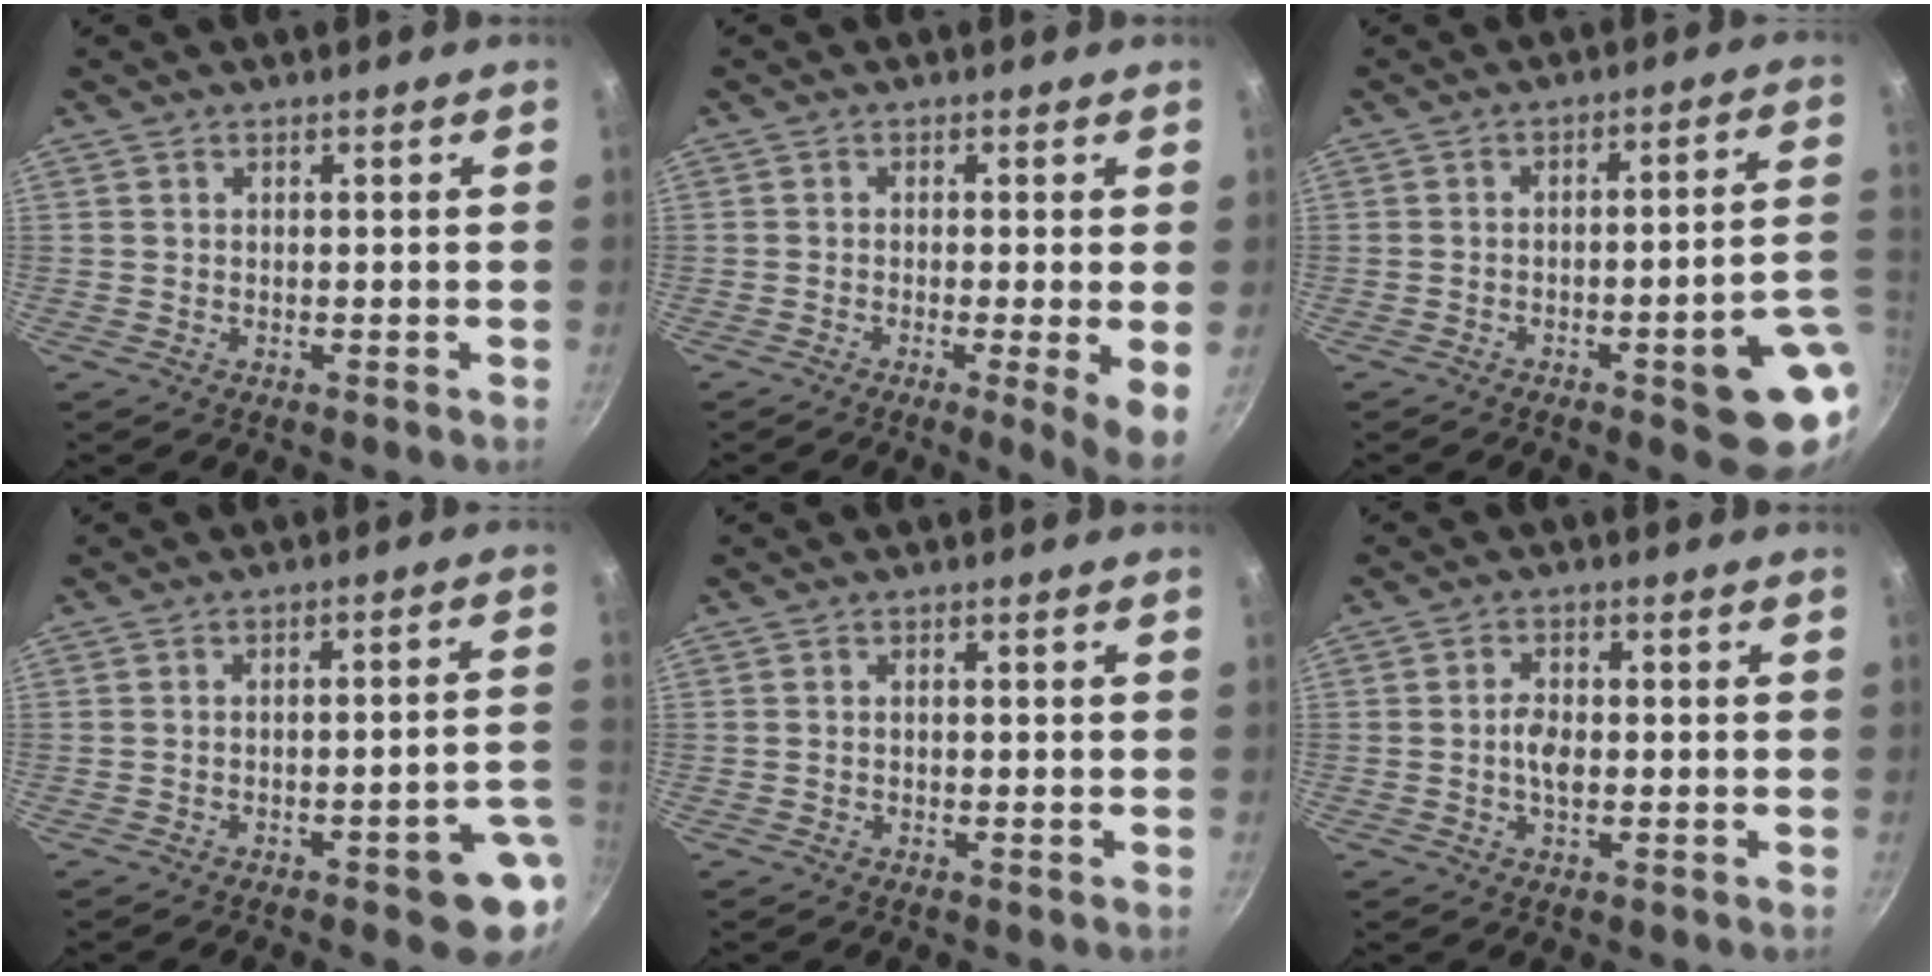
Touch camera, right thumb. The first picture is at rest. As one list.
[{"total": 6.2, "force": [-1.1, 0.6, 6.0], "torque": [-0.082, -0.007, -0.019]}, {"total": 13.2, "force": [-4.2, 3.0, 12.2], "torque": [-0.119, 0.031, -0.051]}, {"total": 9.5, "force": [-3.3, 2.7, 8.5], "torque": [-0.078, 0.037, -0.034]}, {"total": 0.6, "force": [-0.3, 0.4, 0.4], "torque": [-0.007, 0.004, -0.006]}, {"total": 3.6, "force": [-0.5, 2.0, 3.0], "torque": [-0.051, 0.009, -0.012]}]